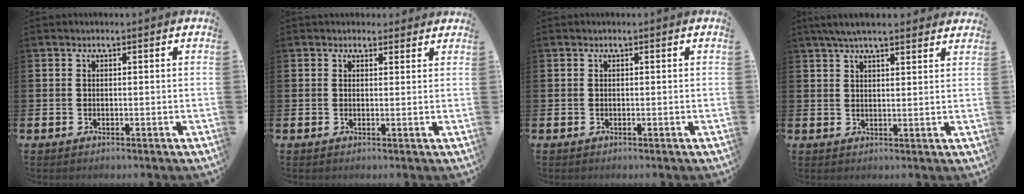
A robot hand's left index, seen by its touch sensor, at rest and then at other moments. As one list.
[{"total": 1.7, "force": [1.5, 0.9, 0.0], "torque": [0.018, -0.003, 0.023]}, {"total": 0.0}, {"total": 4.9, "force": [4.3, 0.9, 2.2], "torque": [-0.046, -0.008, 0.078]}]